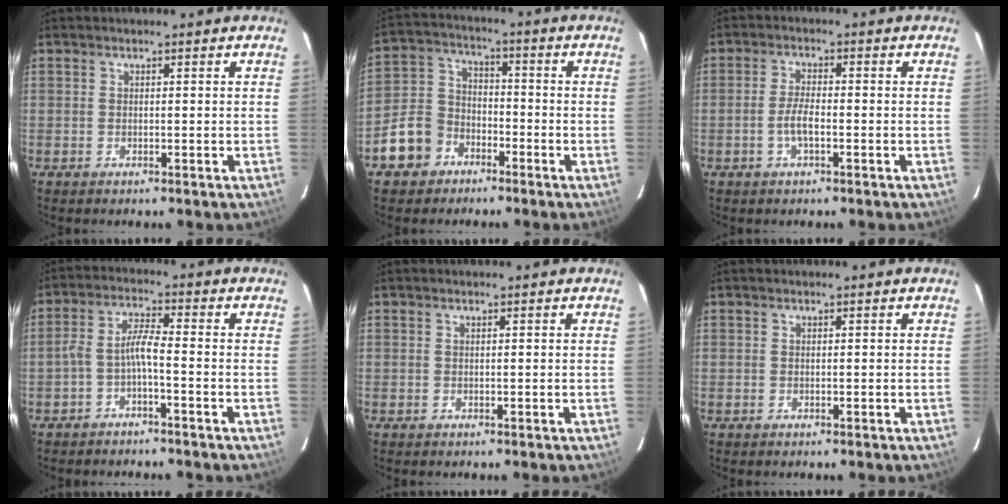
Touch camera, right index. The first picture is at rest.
{"total": 10.0, "force": [-5.7, 7.6, 3.1], "torque": [-0.090, 0.032, -0.093]}
{"total": 3.7, "force": [-1.4, 1.0, 3.3], "torque": [-0.072, 0.002, -0.027]}
{"total": 4.1, "force": [-2.3, 0.3, 3.4], "torque": [-0.085, 0.013, -0.042]}
{"total": 0.0}
{"total": 0.0}